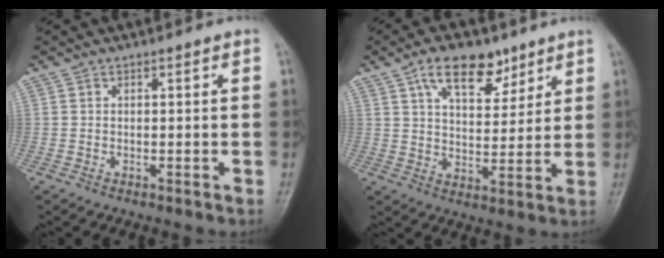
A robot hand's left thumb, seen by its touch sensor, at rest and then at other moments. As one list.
[{"total": 10.9, "force": [6.6, 5.7, 6.5], "torque": [-0.076, -0.033, 0.114]}]